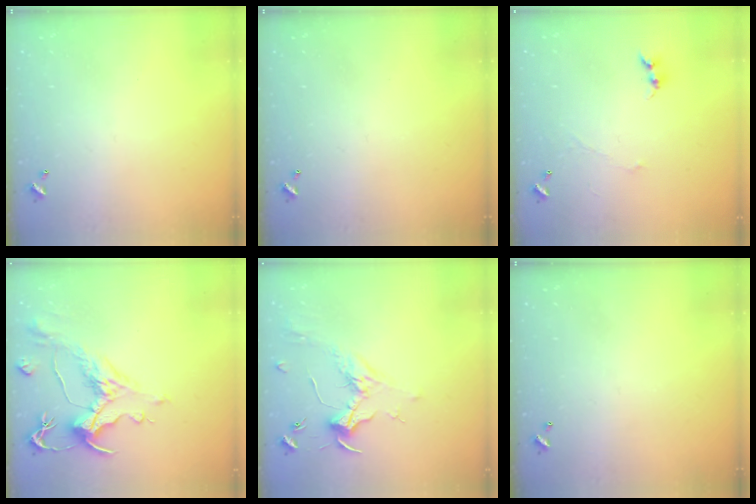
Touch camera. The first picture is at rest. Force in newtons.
{"total": 0.0}
{"total": 0.0}
{"total": 1.8, "press": 1.1, "slide": 1.4}
{"total": 1.8, "press": 1.6, "slide": 0.8}
{"total": 0.0}